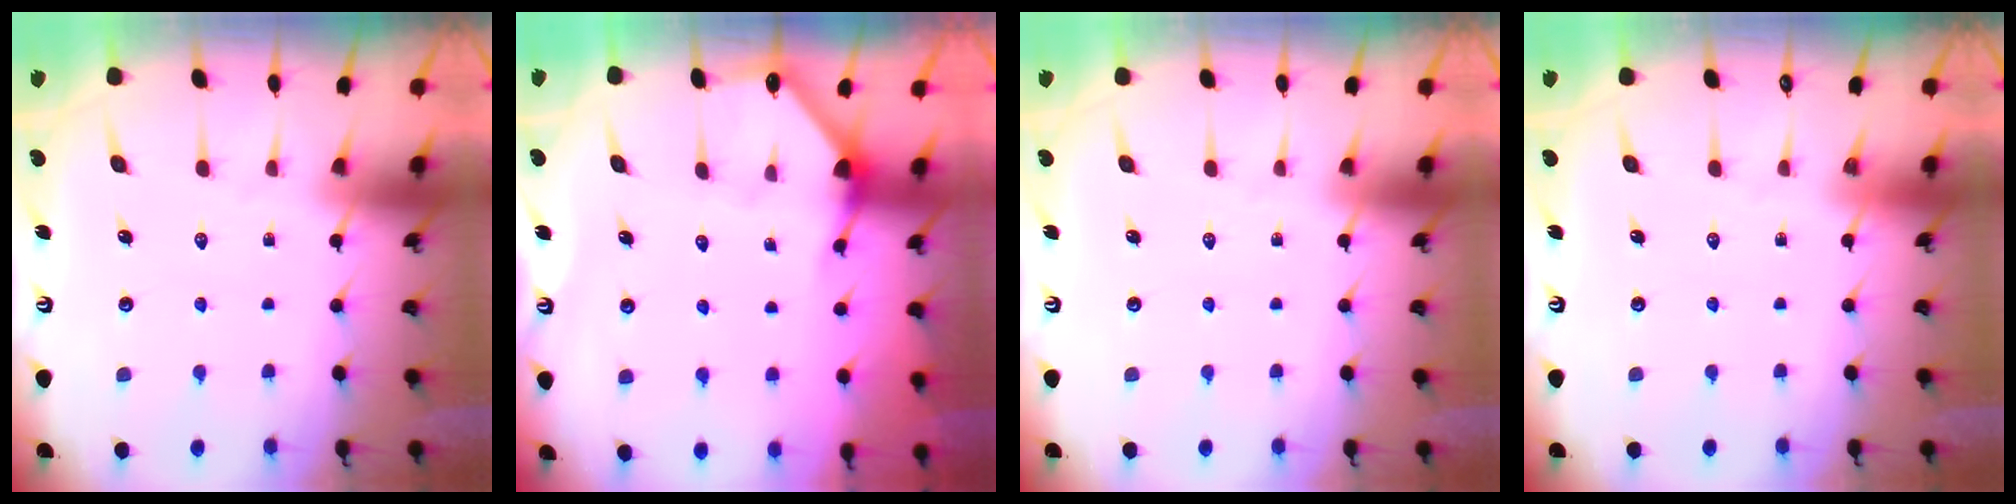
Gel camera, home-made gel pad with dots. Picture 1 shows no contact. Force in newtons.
{"total": 2.7, "press": 2.7, "slide": 0.1}
{"total": 0.0}
{"total": 0.0}